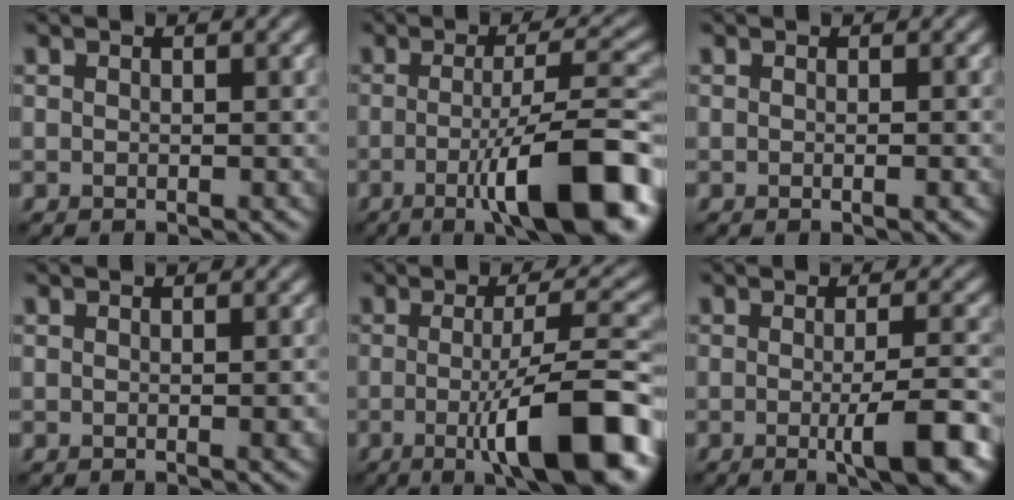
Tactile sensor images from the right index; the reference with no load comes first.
{"total": 11.6, "force": [-3.7, 2.5, 10.7], "torque": [-0.143, 0.005, -0.062]}
{"total": 0.9, "force": [-0.2, 0.2, 0.9], "torque": [-0.007, -0.001, -0.004]}
{"total": 0.8, "force": [-0.1, 0.1, 0.8], "torque": [-0.011, 0.000, 0.000]}
{"total": 11.2, "force": [-2.7, 2.5, 10.6], "torque": [-0.137, -0.001, -0.046]}
{"total": 6.1, "force": [-1.5, 1.3, 5.8], "torque": [-0.084, -0.002, -0.022]}